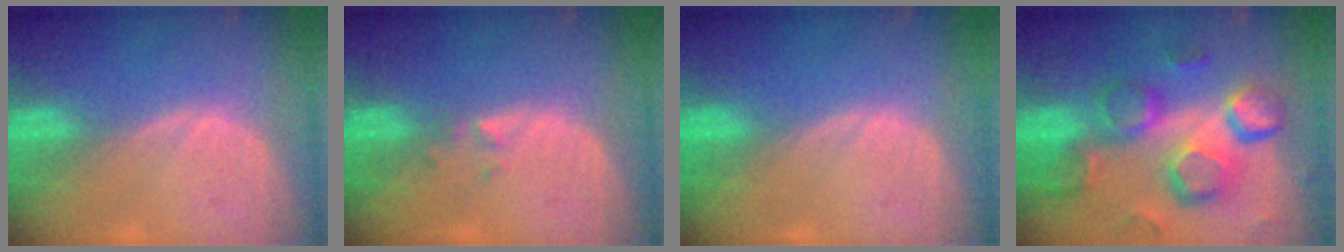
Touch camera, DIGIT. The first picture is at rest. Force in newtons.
{"total": 1.3, "press": 1.0, "slide": 0.8}
{"total": 0.0}
{"total": 12.8, "press": 11.2, "slide": 6.2}